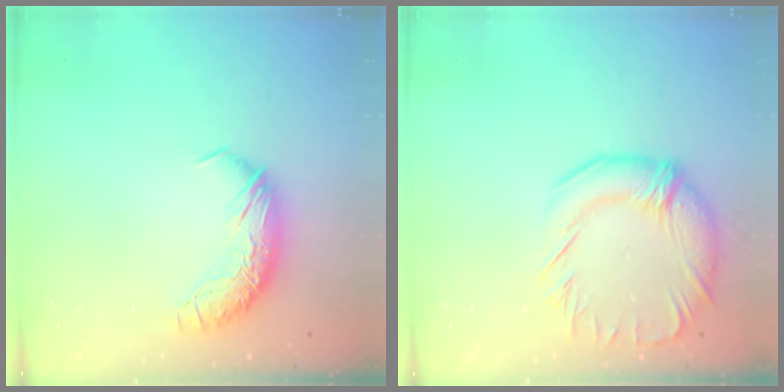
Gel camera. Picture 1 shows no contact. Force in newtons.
{"total": 3.5, "press": 3.2, "slide": 1.4}